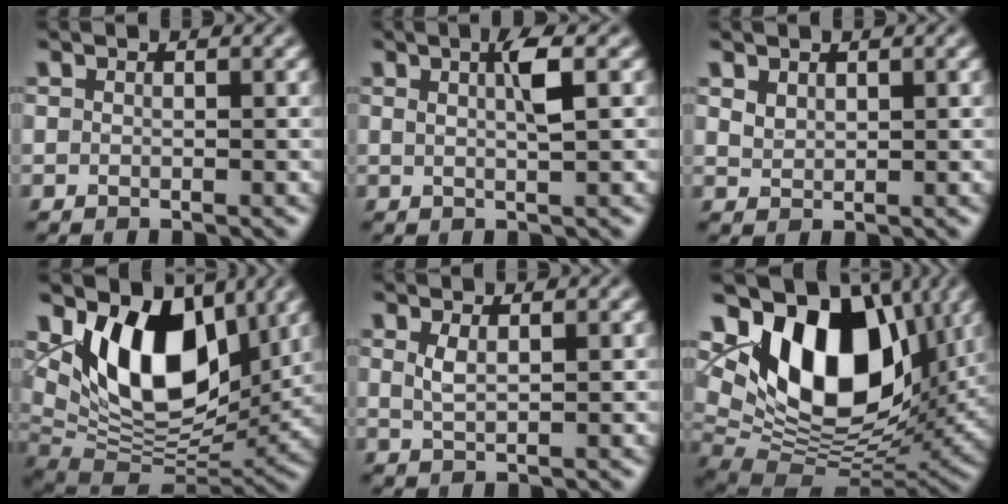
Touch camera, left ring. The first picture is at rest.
{"total": 2.6, "force": [0.8, 0.4, 2.4], "torque": [-0.039, 0.003, 0.011]}
{"total": 1.3, "force": [1.0, 0.6, 0.5], "torque": [-0.014, -0.001, 0.024]}
{"total": 11.2, "force": [4.0, 6.5, 8.2], "torque": [-0.132, -0.015, 0.067]}
{"total": 1.4, "force": [0.7, 0.4, 1.2], "torque": [-0.030, -0.001, 0.017]}
{"total": 13.9, "force": [4.8, 8.3, 10.1], "torque": [-0.152, 0.000, 0.082]}